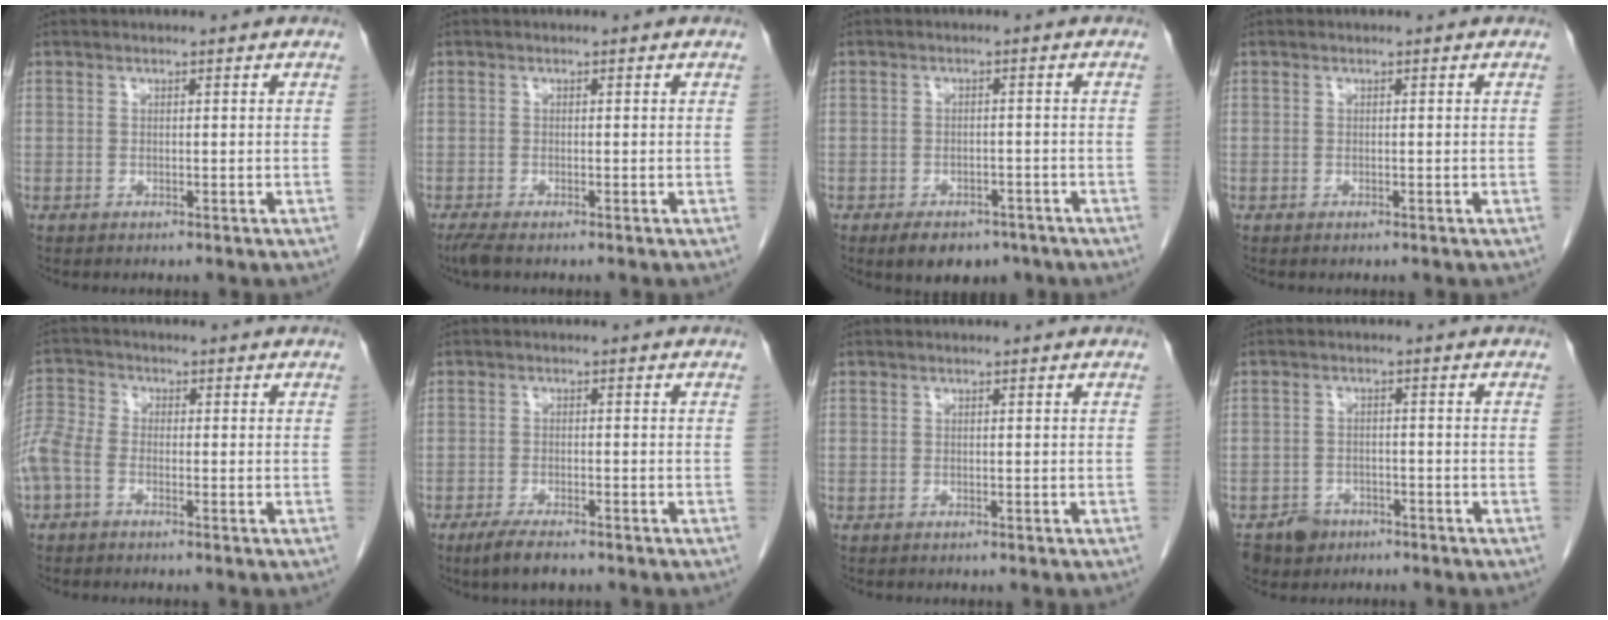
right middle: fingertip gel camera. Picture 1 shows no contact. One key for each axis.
{"total": 1.7, "fx": -1.3, "fy": 0.2, "fz": 1.1, "tx": -0.029, "ty": -0.009, "tz": -0.029}
{"total": 7.0, "fx": -5.1, "fy": 3.7, "fz": 3.0, "tx": -0.038, "ty": 0.003, "tz": -0.069}
{"total": 0.0}
{"total": 10.1, "fx": -3.5, "fy": 7.5, "fz": 5.8, "tx": -0.182, "ty": 0.019, "tz": -0.076}
{"total": 4.4, "fx": -3.2, "fy": 1.0, "fz": 2.8, "tx": -0.057, "ty": -0.008, "tz": -0.056}
{"total": 0.0}
{"total": 4.3, "fx": -2.8, "fy": 3.1, "fz": 0.7, "tx": -0.011, "ty": 0.004, "tz": -0.044}